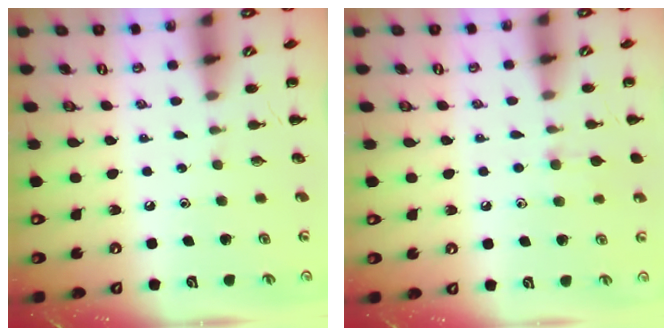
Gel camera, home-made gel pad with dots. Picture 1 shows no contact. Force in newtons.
{"total": 6.1, "press": 5.7, "slide": 2.3}